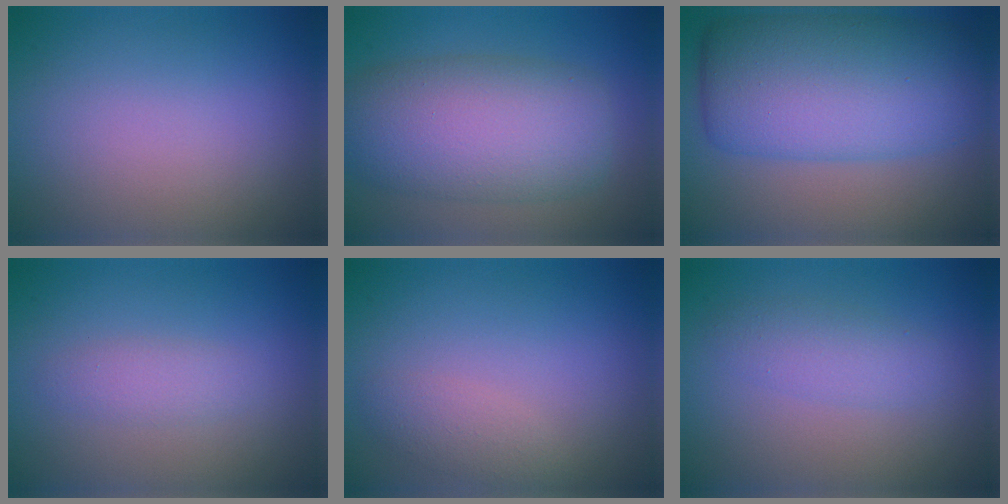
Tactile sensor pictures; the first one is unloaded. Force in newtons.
{"total": 9.3, "press": 9.3, "slide": 0.2}
{"total": 10.5, "press": 10.5, "slide": 0.1}
{"total": 1.6, "press": 1.6, "slide": 0.0}
{"total": 1.7, "press": 1.7, "slide": 0.0}
{"total": 2.2, "press": 2.2, "slide": 0.1}